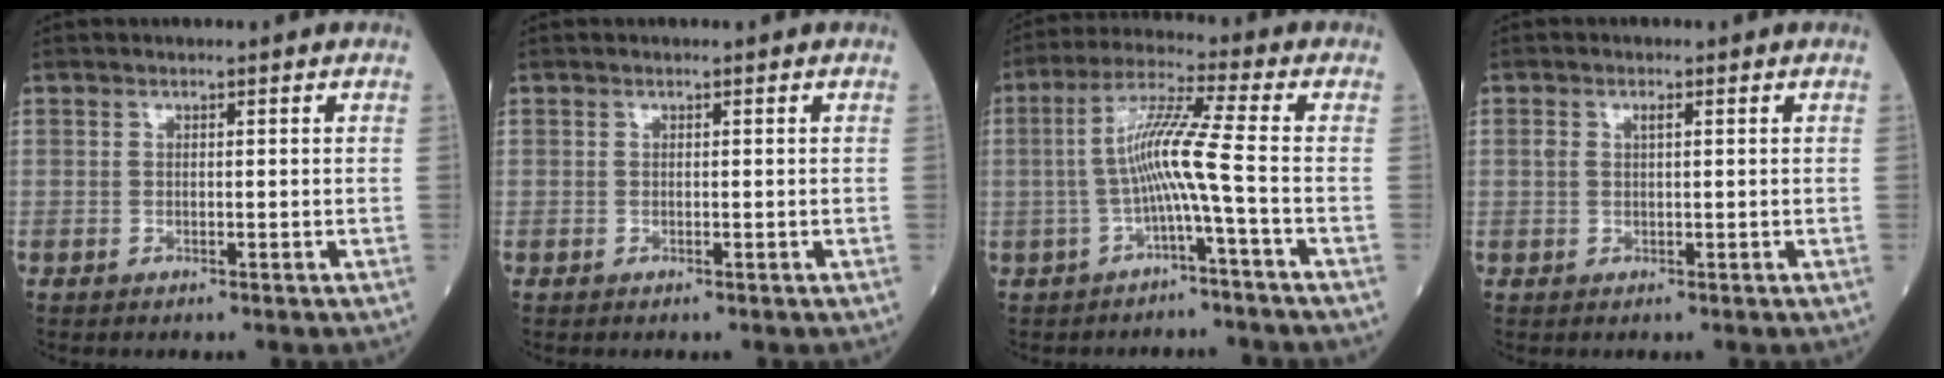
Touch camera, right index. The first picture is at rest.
{"total": 0.0}
{"total": 7.6, "force": [-1.7, -1.3, 7.3], "torque": [-0.145, 0.022, -0.029]}
{"total": 1.6, "force": [0.6, 0.7, 1.4], "torque": [-0.035, 0.012, 0.014]}